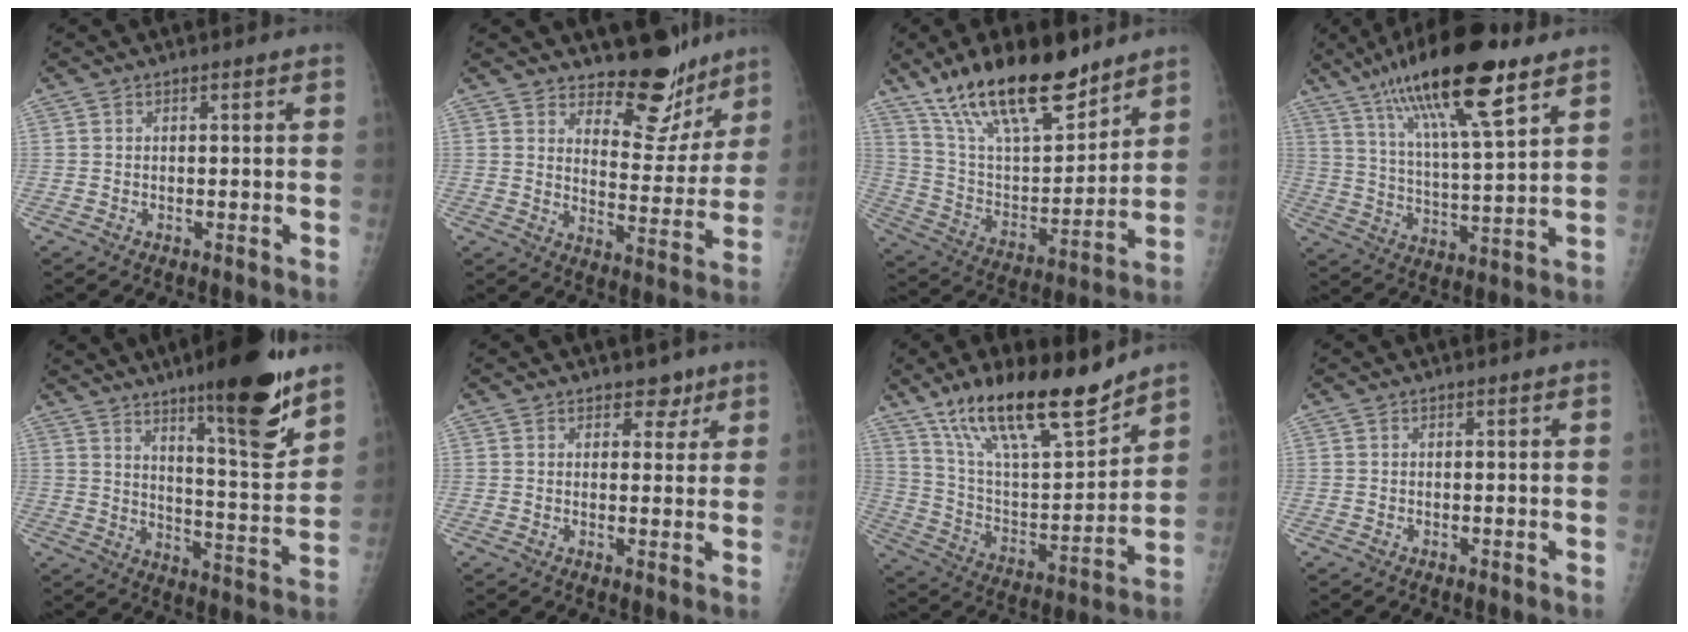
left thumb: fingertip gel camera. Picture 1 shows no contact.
{"total": 12.1, "force": [10.2, 5.4, 3.6], "torque": [-0.004, -0.091, 0.144]}
{"total": 22.9, "force": [16.3, 8.1, 14.0], "torque": [-0.205, -0.066, 0.291]}
{"total": 20.7, "force": [12.6, 4.6, 15.7], "torque": [-0.267, -0.035, 0.221]}
{"total": 18.0, "force": [12.1, 2.9, 13.0], "torque": [-0.161, -0.084, 0.187]}
{"total": 3.4, "force": [2.3, 2.2, 1.1], "torque": [0.011, -0.011, 0.030]}
{"total": 21.0, "force": [15.2, 3.5, 14.0], "torque": [-0.229, -0.067, 0.279]}
{"total": 0.0}